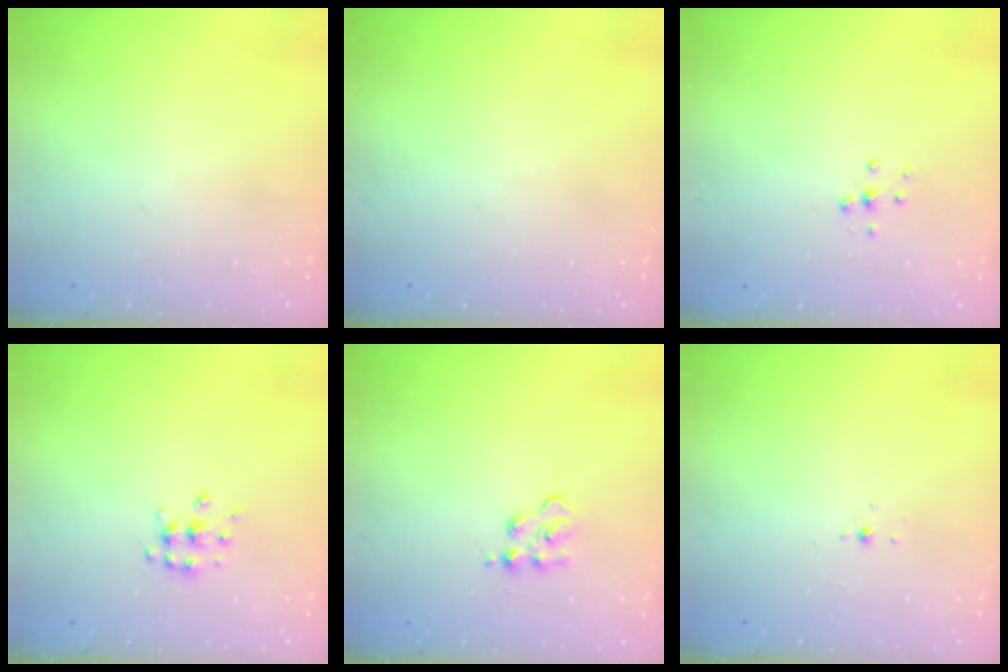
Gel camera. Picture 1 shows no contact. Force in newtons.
{"total": 0.0}
{"total": 5.0, "press": 5.0, "slide": 0.6}
{"total": 5.7, "press": 5.7, "slide": 0.5}
{"total": 3.7, "press": 3.6, "slide": 0.6}
{"total": 2.1, "press": 1.9, "slide": 0.8}